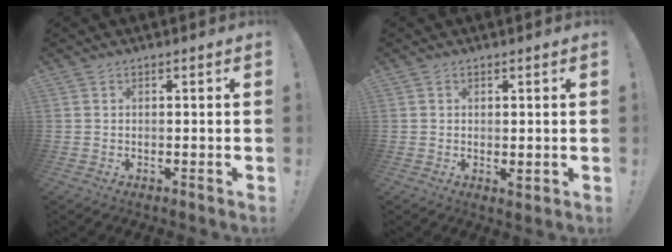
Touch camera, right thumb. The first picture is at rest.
{"total": 1.6, "force": [0.4, 1.0, 1.2], "torque": [-0.004, -0.005, 0.007]}